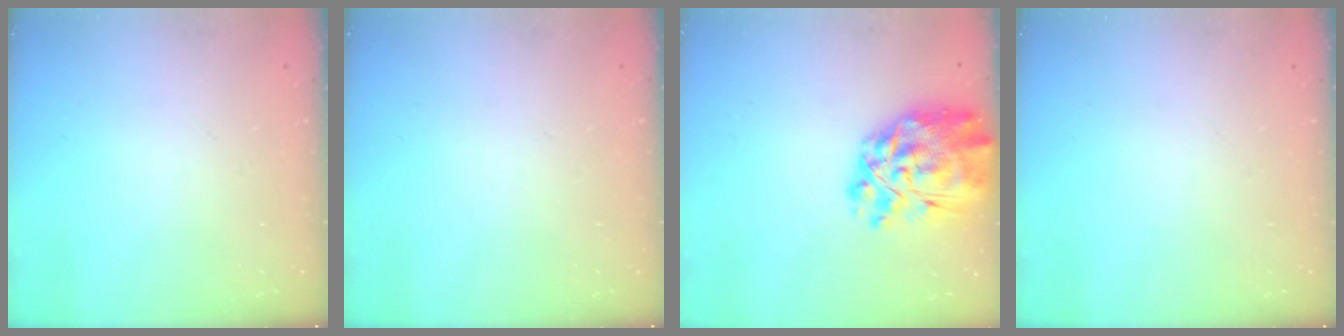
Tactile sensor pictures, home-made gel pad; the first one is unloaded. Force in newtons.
{"total": 0.0}
{"total": 17.1, "press": 16.2, "slide": 5.6}
{"total": 0.0}